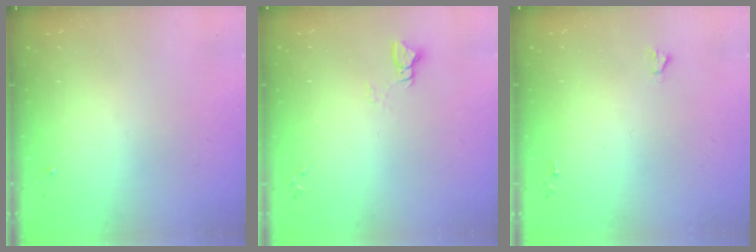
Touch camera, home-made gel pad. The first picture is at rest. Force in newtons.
{"total": 3.0, "press": 3.0, "slide": 0.3}
{"total": 1.6, "press": 1.6, "slide": 0.1}